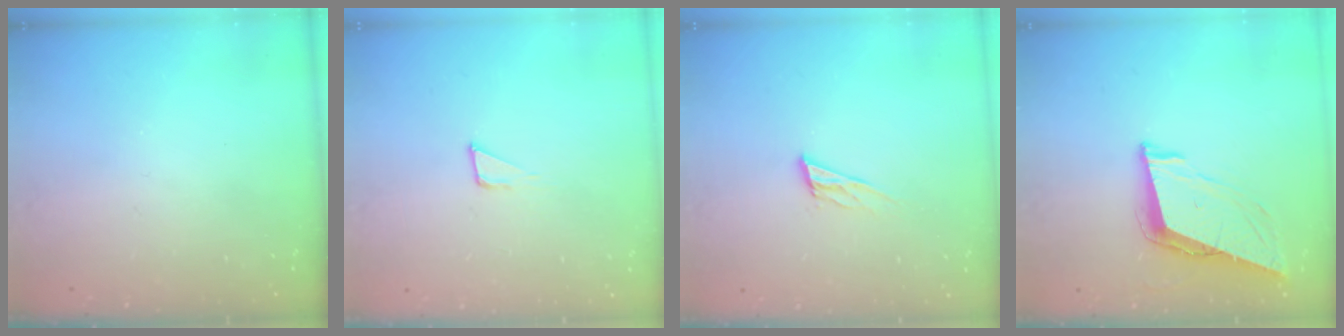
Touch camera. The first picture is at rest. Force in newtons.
{"total": 3.4, "press": 3.4, "slide": 0.3}
{"total": 8.6, "press": 8.2, "slide": 2.5}
{"total": 9.2, "press": 8.6, "slide": 3.3}